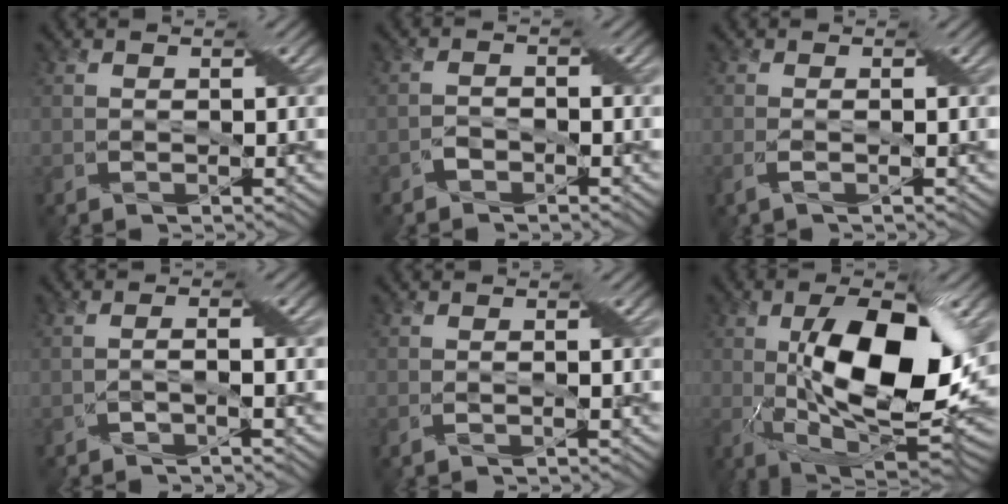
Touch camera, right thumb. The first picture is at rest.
{"total": 1.4, "force": [-1.1, 0.6, 0.5], "torque": [-0.011, 0.008, -0.024]}
{"total": 1.7, "force": [-0.4, 0.1, 1.6], "torque": [-0.035, 0.006, -0.011]}
{"total": 1.5, "force": [-0.7, 0.0, 1.4], "torque": [-0.028, 0.009, -0.017]}
{"total": 0.7, "force": [-0.1, -0.1, 0.7], "torque": [-0.016, 0.003, -0.003]}
{"total": 16.0, "force": [1.2, 7.0, 14.3], "torque": [-0.224, -0.002, 0.017]}